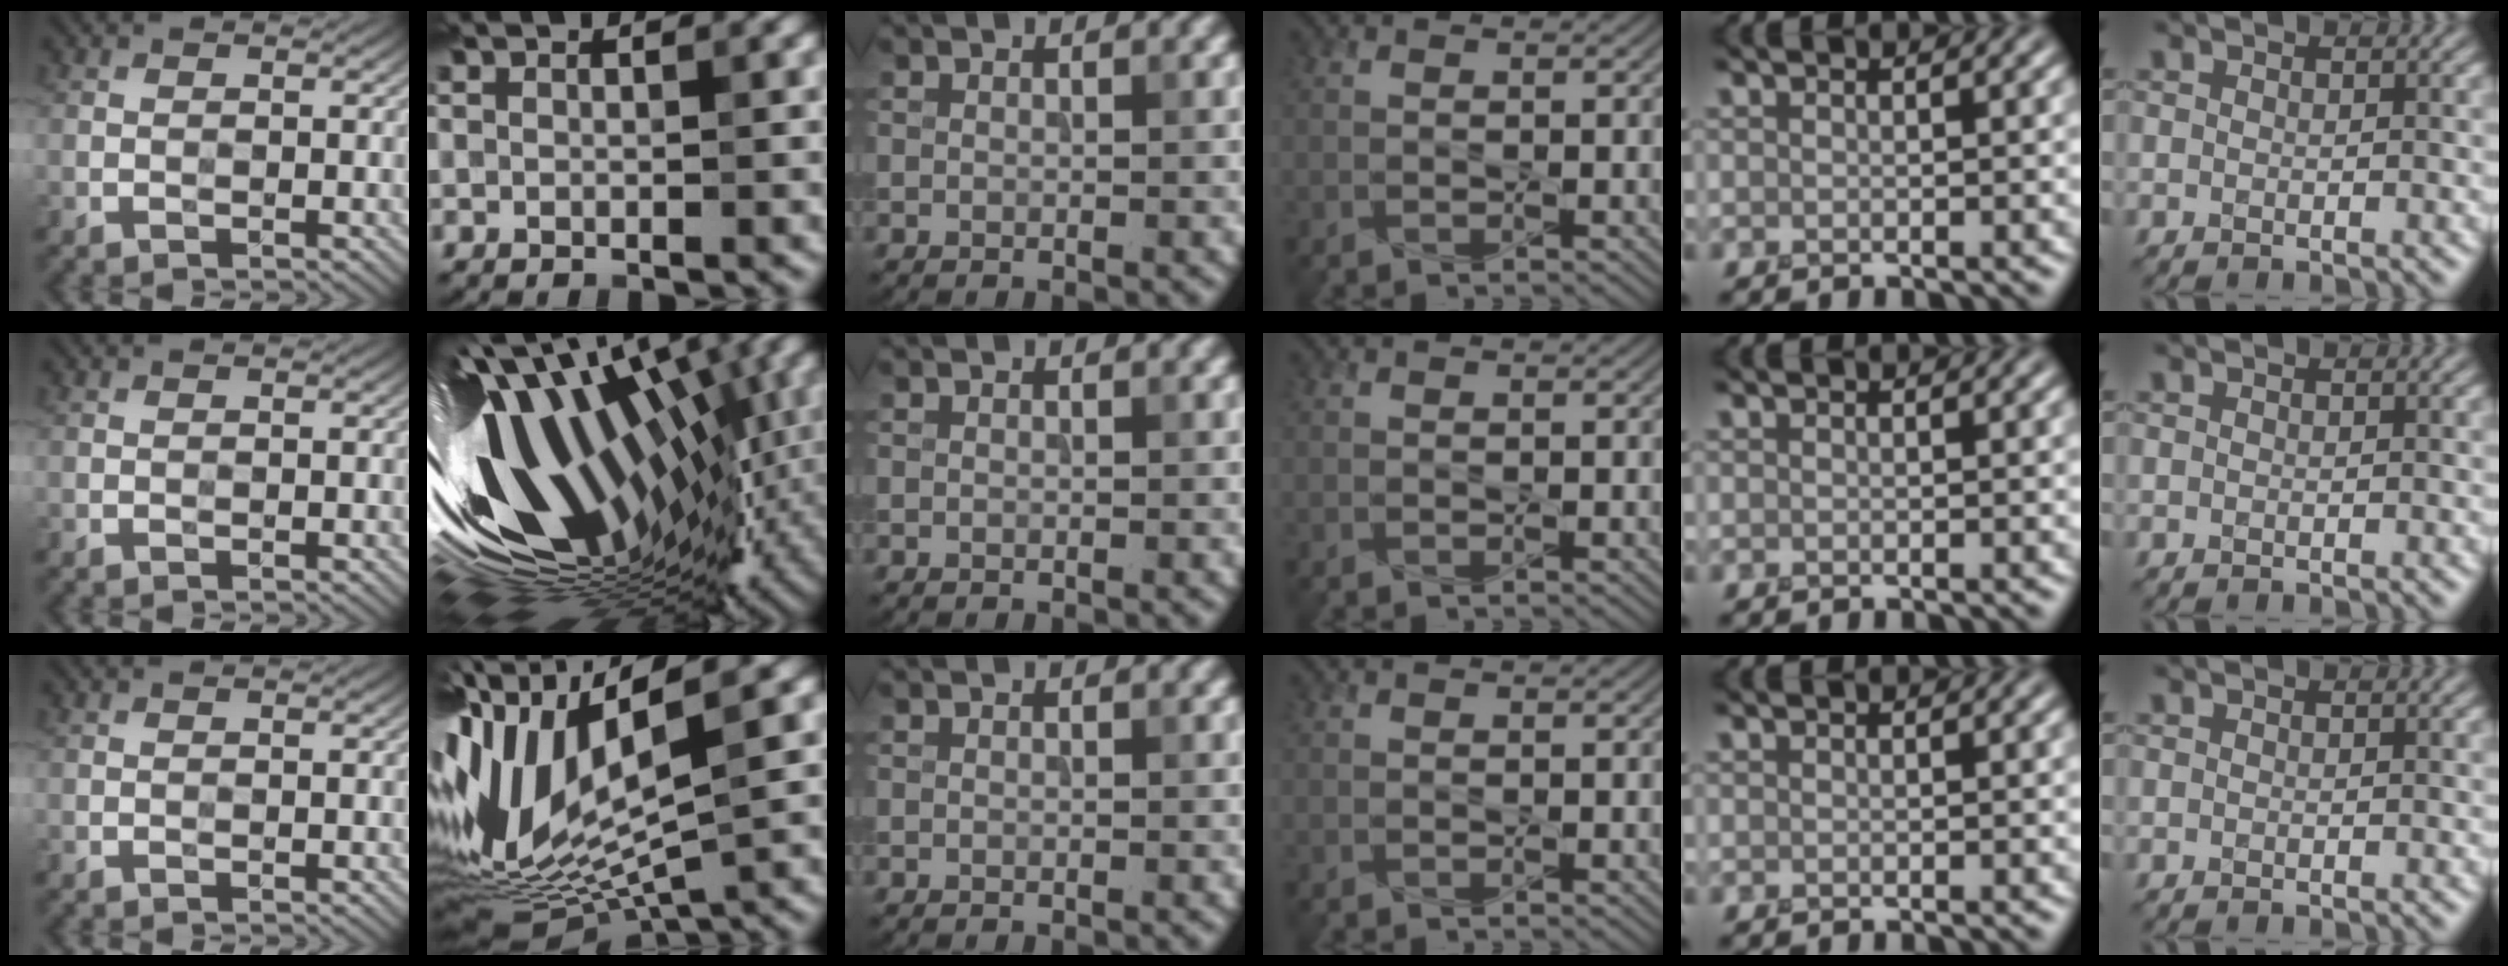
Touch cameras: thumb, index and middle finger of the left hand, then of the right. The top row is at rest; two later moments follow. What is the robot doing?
{"motion": "press", "object": "sticky note"}